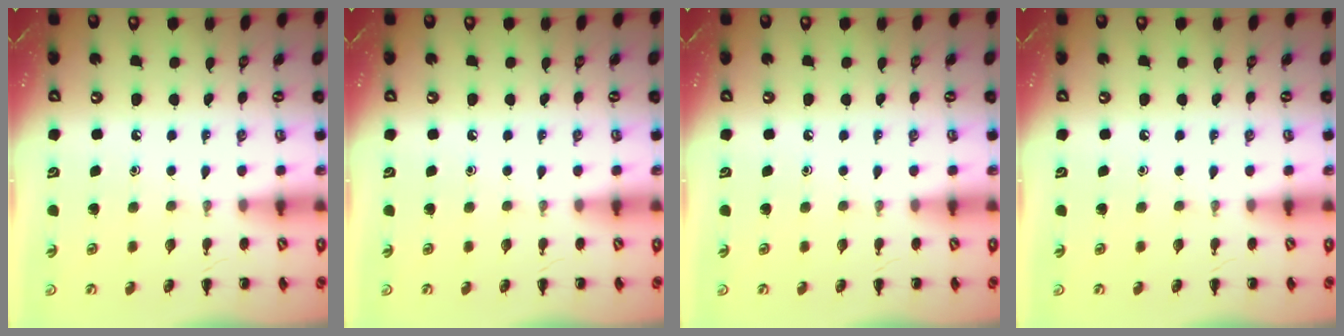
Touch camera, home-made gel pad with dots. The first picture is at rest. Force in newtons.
{"total": 0.0}
{"total": 0.0}
{"total": 0.0}